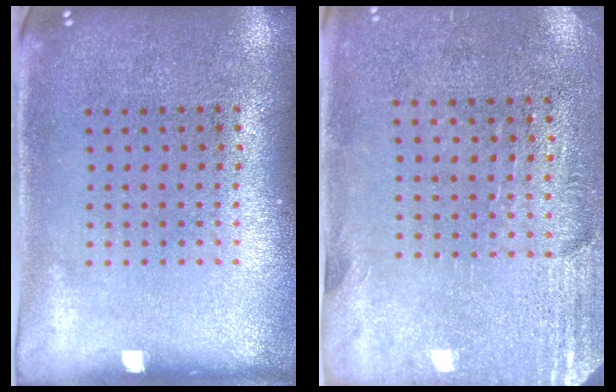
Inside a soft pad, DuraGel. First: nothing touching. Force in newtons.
{"total": 2.7, "press": 2.4, "slide": 1.4}